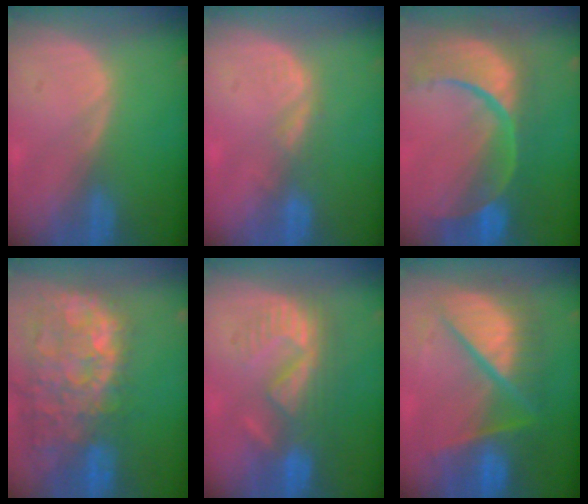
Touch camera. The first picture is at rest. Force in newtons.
{"total": 2.7, "press": 2.1, "slide": 1.7}
{"total": 13.8, "press": 10.9, "slide": 8.4}
{"total": 14.9, "press": 12.0, "slide": 8.8}
{"total": 8.7, "press": 8.2, "slide": 3.0}
{"total": 11.0, "press": 10.9, "slide": 1.1}